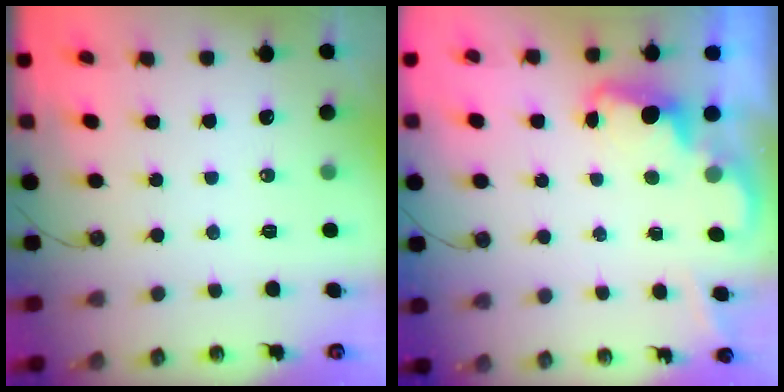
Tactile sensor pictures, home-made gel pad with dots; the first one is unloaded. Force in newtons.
{"total": 2.0, "press": 1.9, "slide": 0.6}